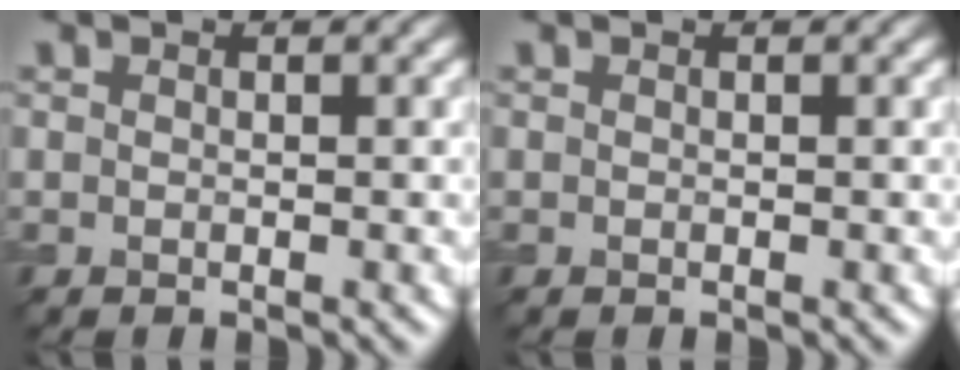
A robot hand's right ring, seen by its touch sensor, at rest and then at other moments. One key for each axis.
{"total": 0.0}